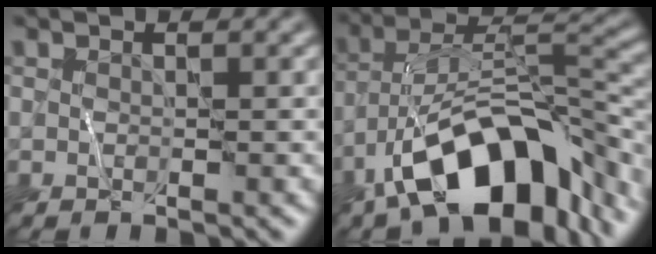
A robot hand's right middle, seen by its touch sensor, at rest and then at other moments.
{"total": 13.4, "force": [-7.2, 6.2, 9.4], "torque": [-0.140, 0.008, -0.133]}